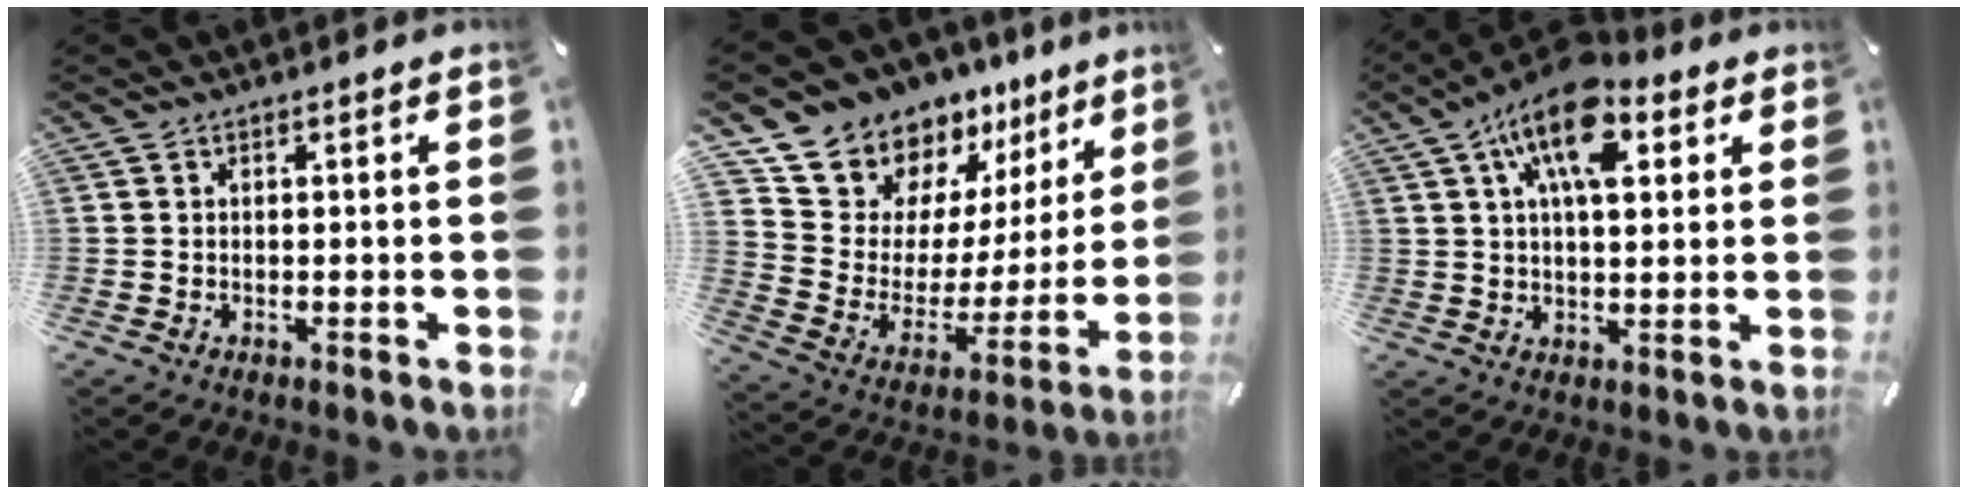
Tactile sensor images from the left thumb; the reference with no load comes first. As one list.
[{"total": 12.8, "force": [11.1, 6.4, 0.0], "torque": [-0.018, -0.128, 0.202]}, {"total": 13.9, "force": [6.3, 6.7, 10.4], "torque": [-0.174, -0.014, 0.107]}]